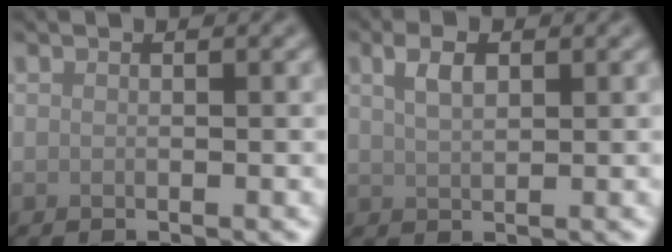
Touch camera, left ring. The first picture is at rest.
{"total": 2.5, "force": [1.0, 1.2, 1.9], "torque": [-0.043, 0.005, 0.022]}